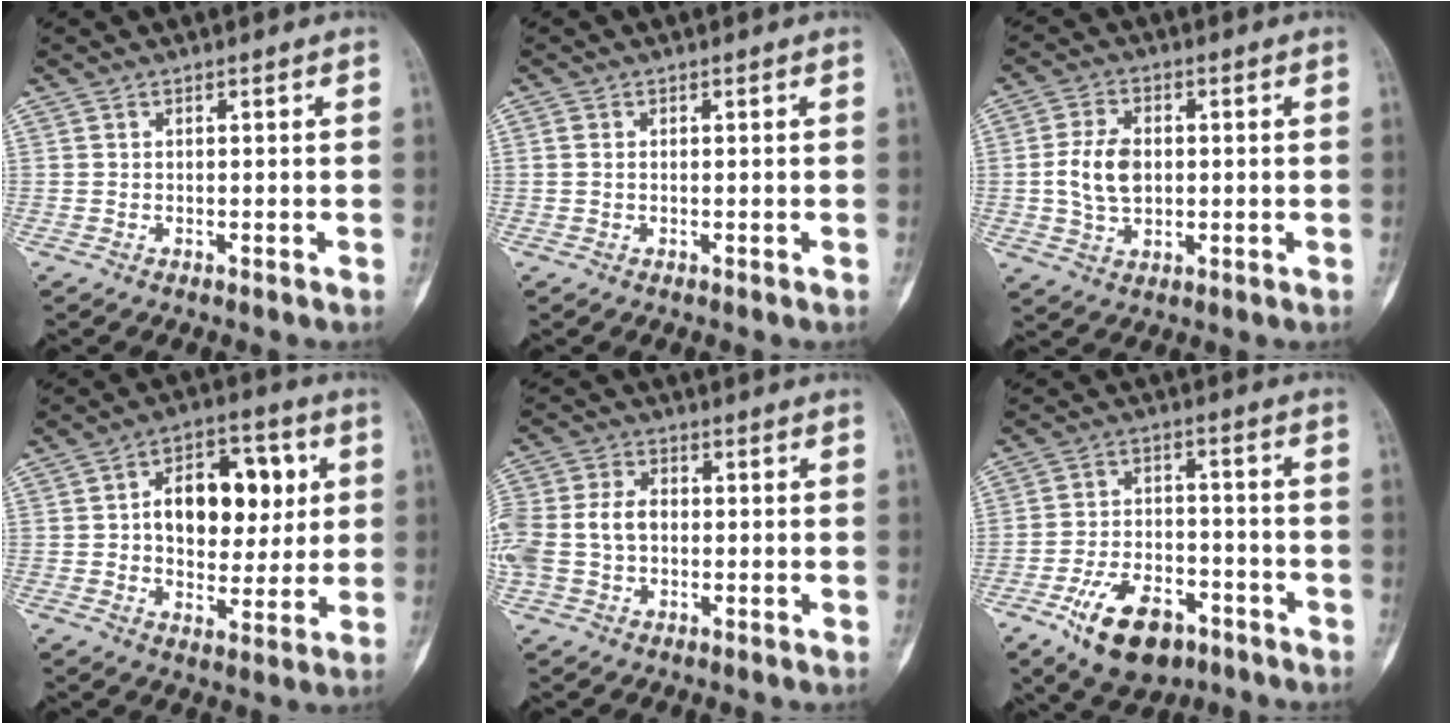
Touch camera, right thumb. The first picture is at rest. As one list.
[{"total": 0.9, "force": [0.1, 0.6, 0.6], "torque": [-0.014, 0.000, 0.002]}, {"total": 8.1, "force": [0.1, 5.5, 6.0], "torque": [-0.109, 0.004, 0.004]}, {"total": 15.8, "force": [2.9, 10.0, 11.9], "torque": [-0.126, 0.012, 0.042]}, {"total": 12.0, "force": [-0.4, 8.8, 8.2], "torque": [-0.200, 0.023, -0.005]}, {"total": 13.6, "force": [-7.5, 7.6, 8.5], "torque": [-0.125, 0.041, -0.120]}]